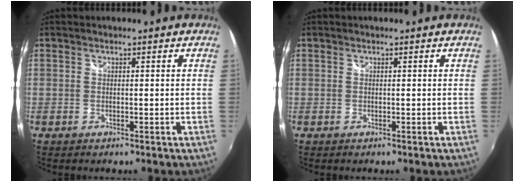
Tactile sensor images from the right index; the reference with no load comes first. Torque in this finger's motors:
{"motor_torque": [0.50, 0.53, 0.00, 0.00]}